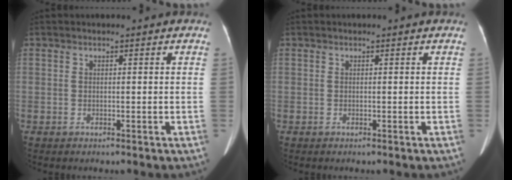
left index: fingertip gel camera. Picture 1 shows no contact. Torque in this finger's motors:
{"motor_torque": [-0.06, -0.01, 0.00, 0.00]}